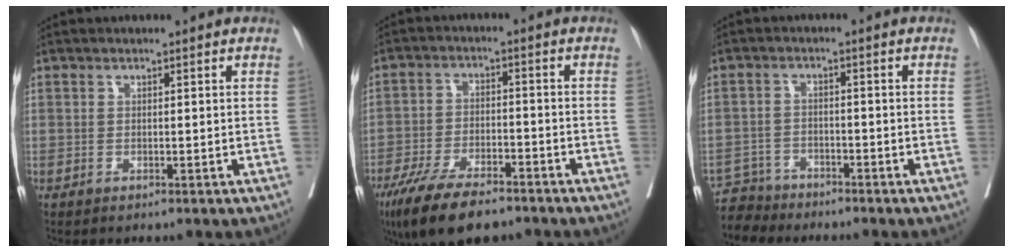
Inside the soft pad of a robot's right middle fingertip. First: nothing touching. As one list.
[{"total": 11.8, "force": [-8.8, 3.4, 7.0], "torque": [-0.123, -0.020, -0.152]}, {"total": 4.7, "force": [-4.4, 1.1, -1.2], "torque": [0.022, -0.004, -0.084]}]